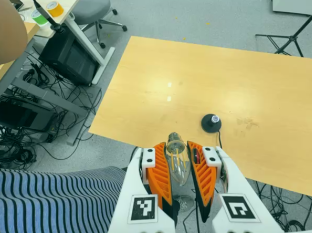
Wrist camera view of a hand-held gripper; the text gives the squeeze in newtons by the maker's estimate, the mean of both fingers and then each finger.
{"total": 24.1, "left": 27.2, "right": 21.0}